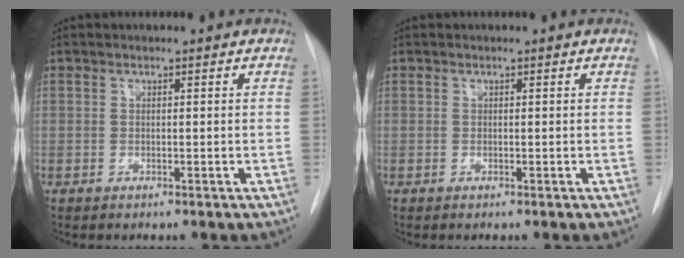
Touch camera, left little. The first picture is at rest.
{"total": 0.0}